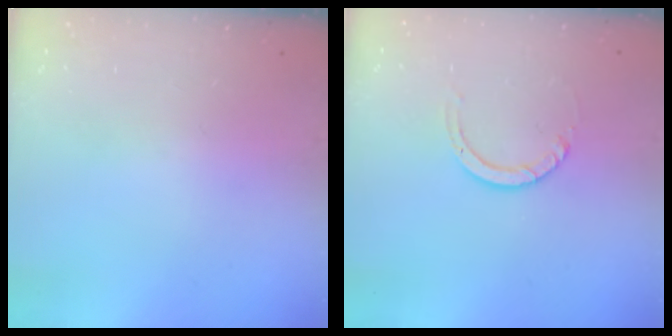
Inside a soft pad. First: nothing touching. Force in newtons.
{"total": 3.6, "press": 3.6, "slide": 0.3}